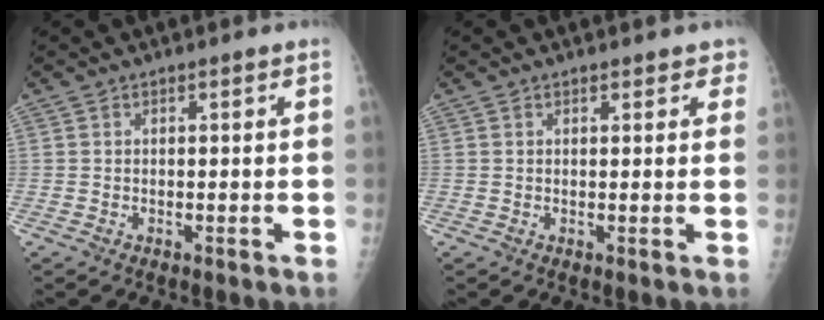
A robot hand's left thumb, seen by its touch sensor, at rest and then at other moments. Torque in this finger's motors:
{"motor_torque": [-0.11, -0.07, -0.14, -0.06, 0.02]}